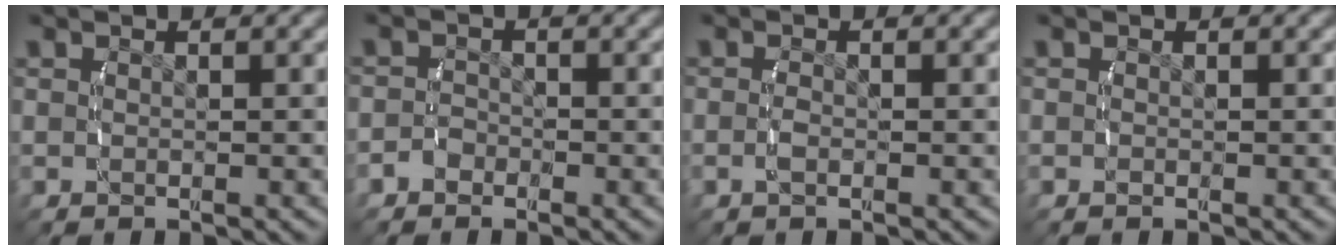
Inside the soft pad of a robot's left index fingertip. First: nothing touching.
{"total": 1.5, "force": [-1.2, 0.8, 0.0], "torque": [0.000, -0.006, -0.023]}
{"total": 0.9, "force": [-0.6, 0.2, 0.7], "torque": [-0.019, -0.004, -0.010]}
{"total": 0.0}